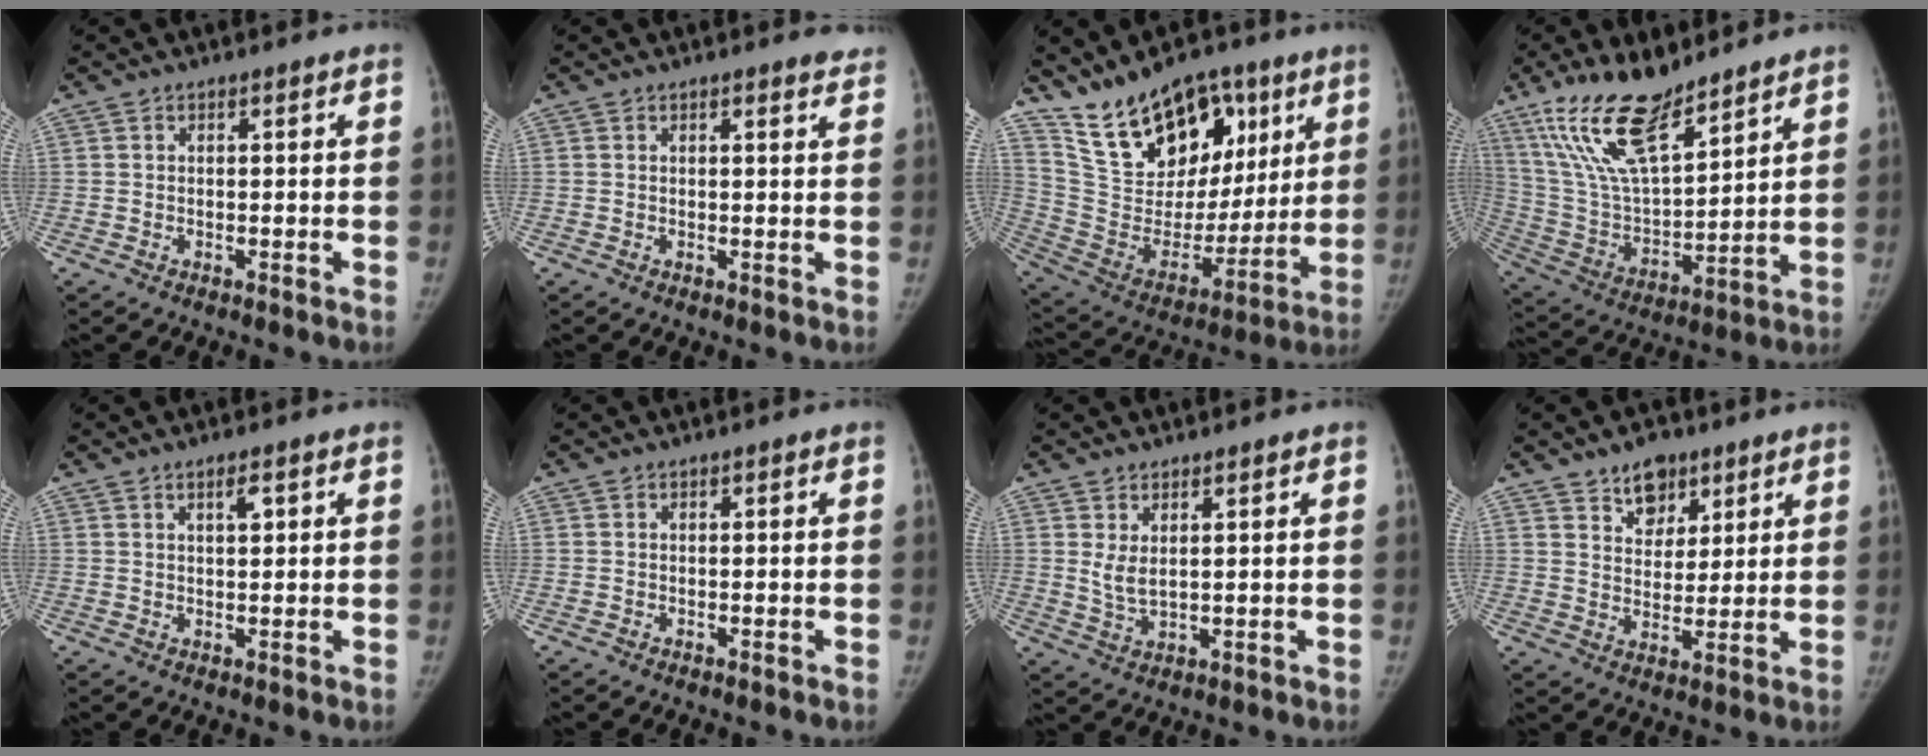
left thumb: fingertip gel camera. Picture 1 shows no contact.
{"total": 2.1, "force": [1.8, 0.4, 0.9], "torque": [-0.007, -0.009, 0.017]}
{"total": 21.9, "force": [13.4, 12.9, 11.6], "torque": [-0.150, -0.046, 0.244]}
{"total": 19.3, "force": [13.5, 6.5, 12.1], "torque": [-0.202, -0.065, 0.263]}
{"total": 2.3, "force": [1.2, 0.7, 1.9], "torque": [-0.029, -0.006, 0.021]}
{"total": 0.0}
{"total": 3.6, "force": [1.4, 1.6, 2.8], "torque": [-0.051, -0.016, 0.035]}
{"total": 7.6, "force": [5.1, 4.8, 3.1], "torque": [-0.017, -0.031, 0.087]}